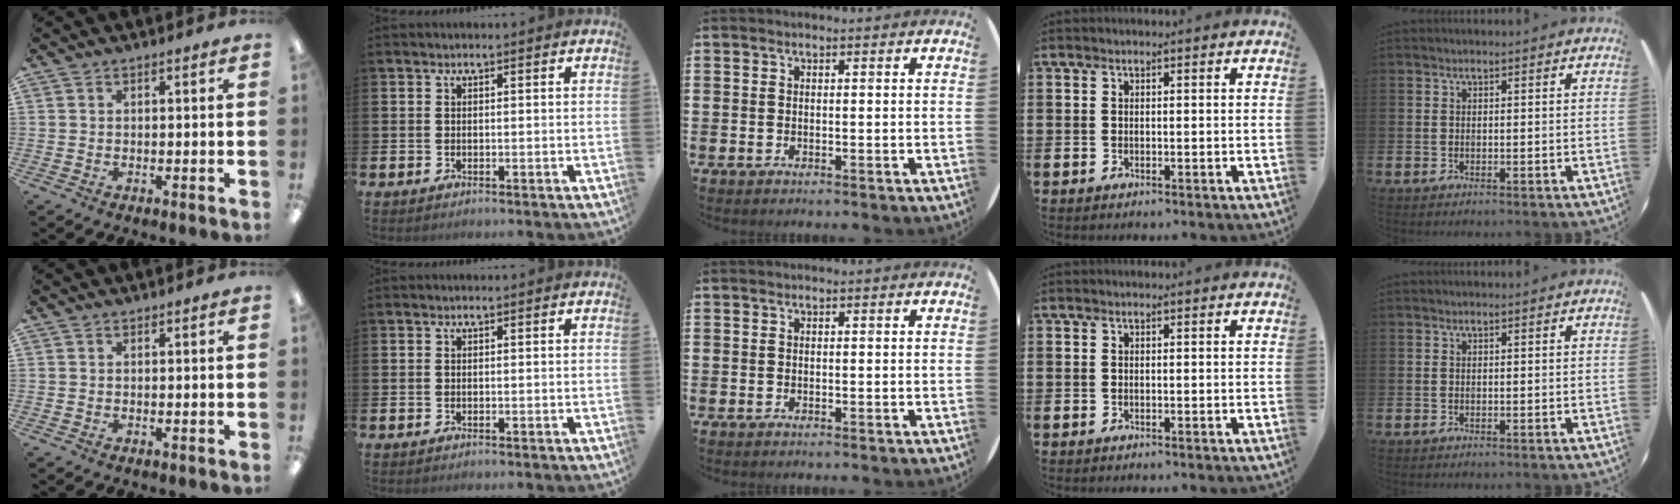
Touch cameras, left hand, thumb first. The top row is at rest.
{}